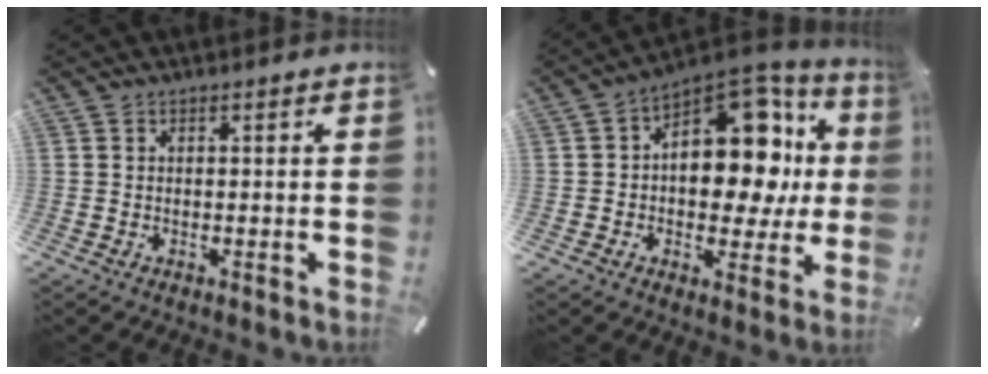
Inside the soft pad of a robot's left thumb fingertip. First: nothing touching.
{"total": 17.3, "force": [3.7, 11.4, 12.5], "torque": [-0.150, -0.039, 0.064]}